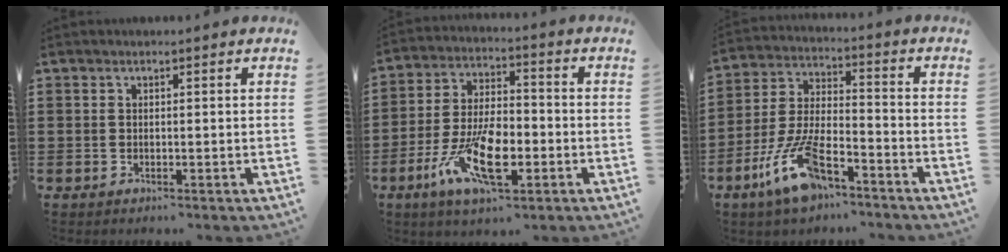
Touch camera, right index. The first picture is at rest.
{"total": 11.7, "force": [-4.7, 4.9, 9.5], "torque": [-0.202, -0.002, -0.086]}
{"total": 11.2, "force": [-6.9, 3.6, 8.1], "torque": [-0.192, -0.001, -0.135]}